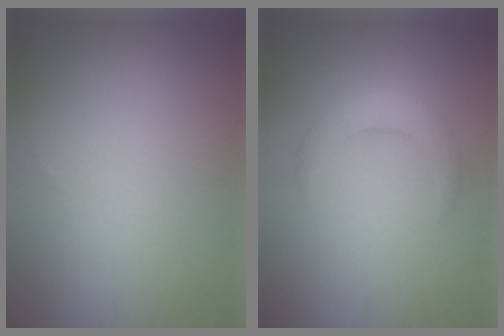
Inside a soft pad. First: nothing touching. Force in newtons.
{"total": 2.8, "press": 2.7, "slide": 0.2}